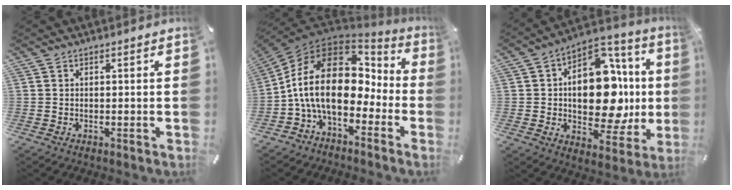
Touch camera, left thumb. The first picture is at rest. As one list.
[{"total": 20.0, "force": [-0.6, 12.9, 15.3], "torque": [-0.308, 0.008, -0.008]}, {"total": 18.8, "force": [0.1, 11.9, 14.5], "torque": [-0.221, -0.012, 0.005]}]